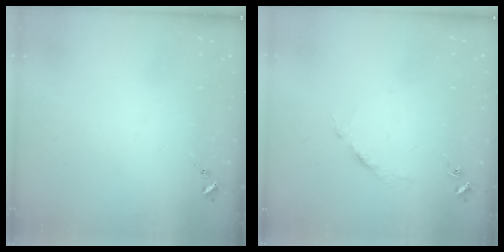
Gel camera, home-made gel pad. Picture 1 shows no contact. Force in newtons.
{"total": 3.3, "press": 3.3, "slide": 0.4}